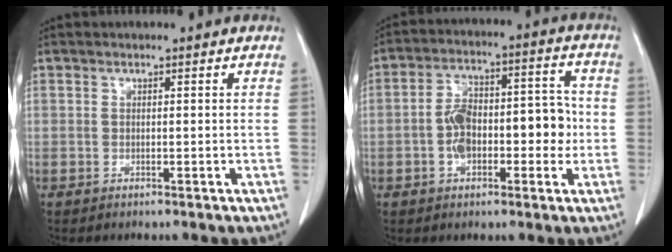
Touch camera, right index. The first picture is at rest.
{"total": 10.8, "force": [-1.7, 5.3, 9.3], "torque": [-0.151, 0.045, -0.026]}